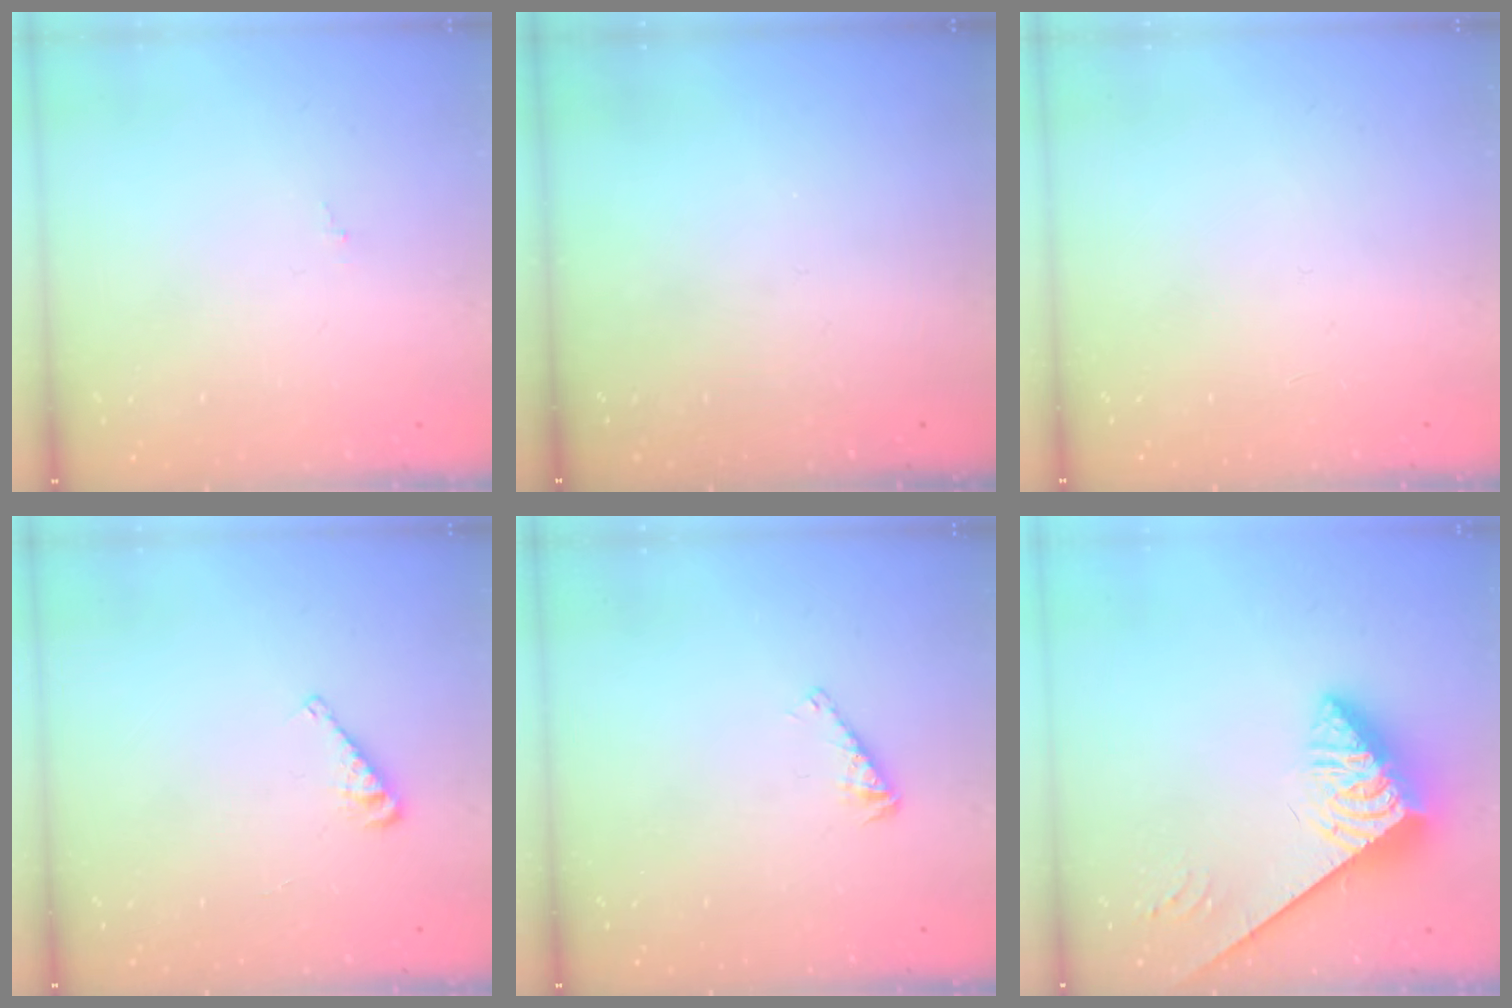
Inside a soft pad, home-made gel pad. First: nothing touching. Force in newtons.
{"total": 0.0}
{"total": 0.0}
{"total": 5.6, "press": 5.6, "slide": 0.2}
{"total": 3.4, "press": 3.4, "slide": 0.4}
{"total": 4.8, "press": 4.8, "slide": 0.5}